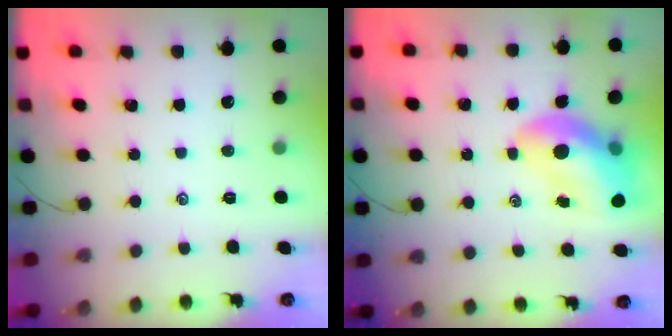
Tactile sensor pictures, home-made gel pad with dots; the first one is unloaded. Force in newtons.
{"total": 12.9, "press": 12.4, "slide": 3.6}